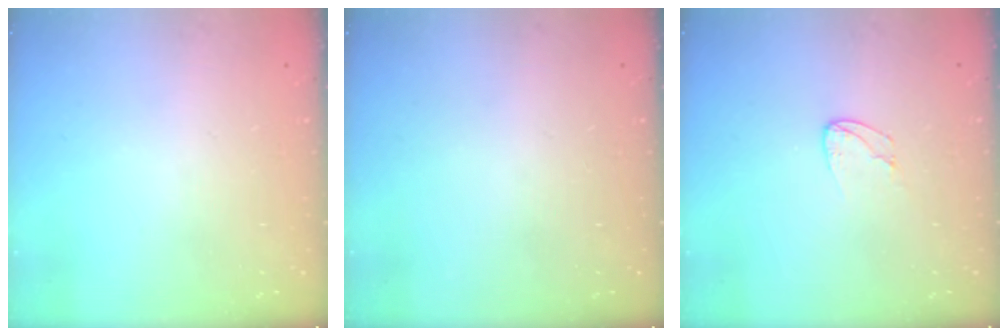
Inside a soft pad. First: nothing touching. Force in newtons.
{"total": 0.0}
{"total": 5.0, "press": 4.9, "slide": 0.4}